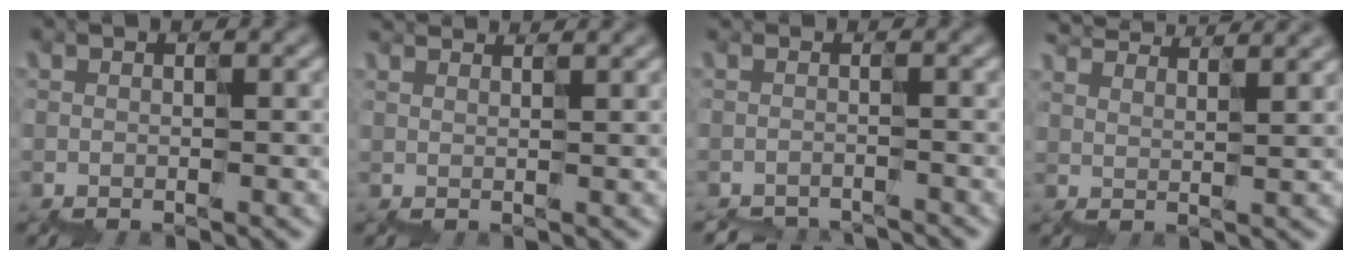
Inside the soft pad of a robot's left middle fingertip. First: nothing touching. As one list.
[{"total": 3.3, "force": [3.0, 1.2, 1.0], "torque": [-0.021, 0.034, 0.025]}, {"total": 3.1, "force": [-2.9, -0.4, -1.0], "torque": [0.004, -0.017, -0.036]}, {"total": 6.7, "force": [6.3, 1.3, 1.8], "torque": [-0.046, 0.036, 0.075]}]